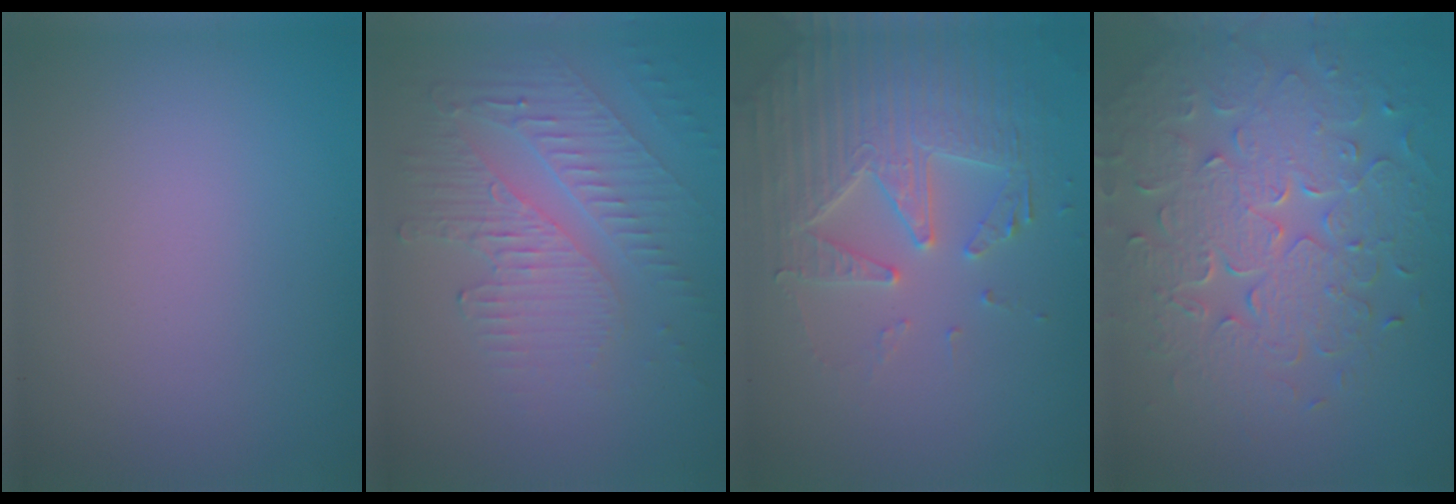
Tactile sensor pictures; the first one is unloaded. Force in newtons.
{"total": 5.6, "press": 3.6, "slide": 4.3}
{"total": 4.7, "press": 4.5, "slide": 1.2}
{"total": 8.1, "press": 5.8, "slide": 5.7}